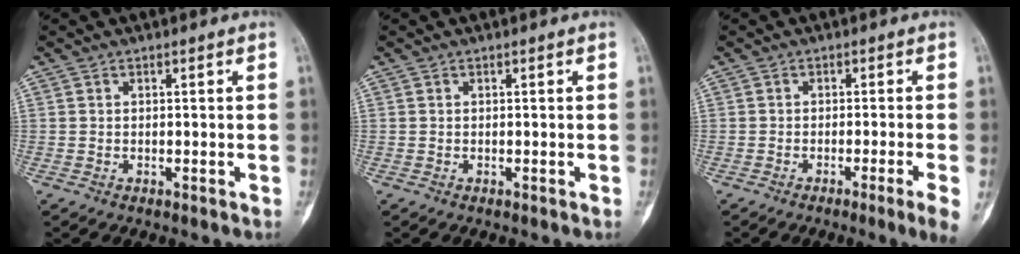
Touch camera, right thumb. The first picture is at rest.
{"total": 0.0}
{"total": 4.7, "force": [-2.3, -1.0, 3.9], "torque": [-0.068, -0.003, -0.036]}